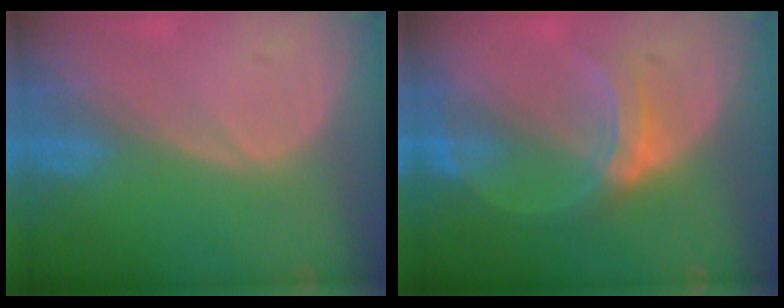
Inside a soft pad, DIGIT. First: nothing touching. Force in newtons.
{"total": 5.3, "press": 5.3, "slide": 0.5}